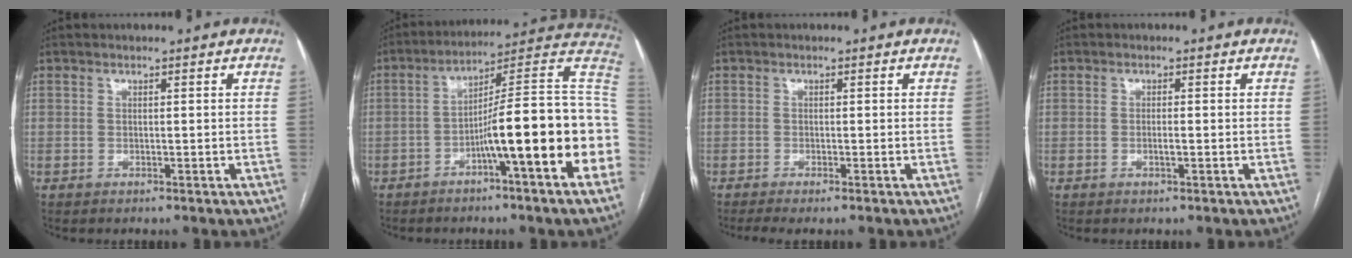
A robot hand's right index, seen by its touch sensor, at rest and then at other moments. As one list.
[{"total": 18.8, "force": [-5.0, 0.6, 18.1], "torque": [-0.191, 0.038, -0.071]}, {"total": 2.5, "force": [-1.9, 0.1, 1.7], "torque": [-0.026, -0.005, -0.033]}, {"total": 1.3, "force": [-0.4, 0.2, 1.3], "torque": [-0.024, 0.001, -0.005]}]